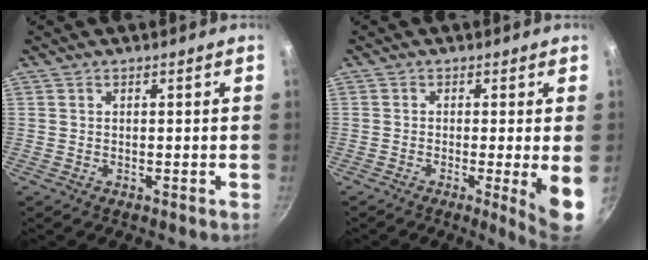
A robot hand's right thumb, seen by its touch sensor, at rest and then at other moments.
{"total": 6.9, "force": [-1.2, 0.2, 6.8], "torque": [-0.096, -0.012, -0.016]}